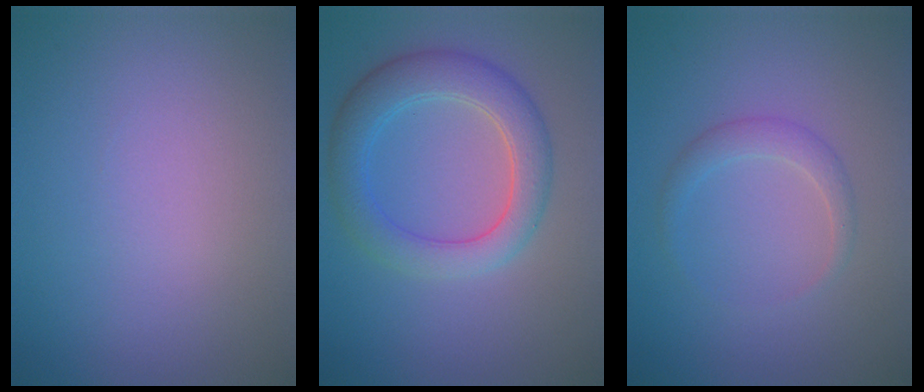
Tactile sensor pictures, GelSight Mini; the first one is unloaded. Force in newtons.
{"total": 5.1, "press": 5.1, "slide": 0.2}
{"total": 1.7, "press": 1.7, "slide": 0.0}